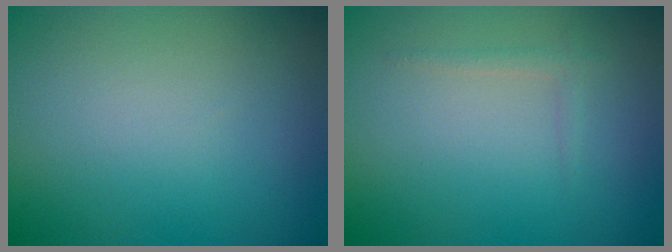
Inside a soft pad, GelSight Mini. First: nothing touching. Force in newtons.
{"total": 0.9, "press": 0.9, "slide": 0.0}